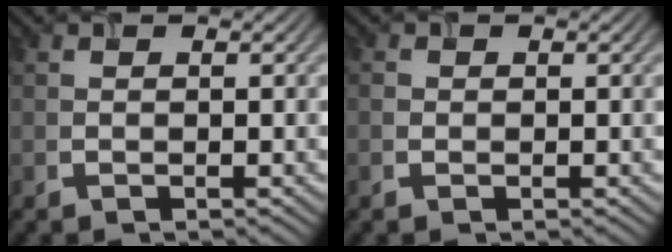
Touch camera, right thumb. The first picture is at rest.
{"total": 0.7, "force": [-0.1, 0.7, 0.1], "torque": [-0.001, -0.004, -0.004]}